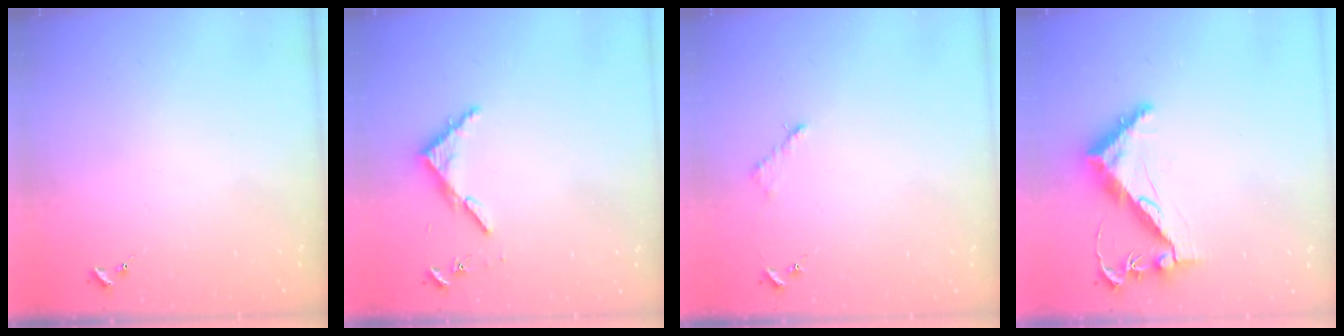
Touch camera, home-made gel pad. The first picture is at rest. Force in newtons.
{"total": 3.9, "press": 3.9, "slide": 0.3}
{"total": 2.6, "press": 2.6, "slide": 0.4}
{"total": 9.7, "press": 9.6, "slide": 1.0}